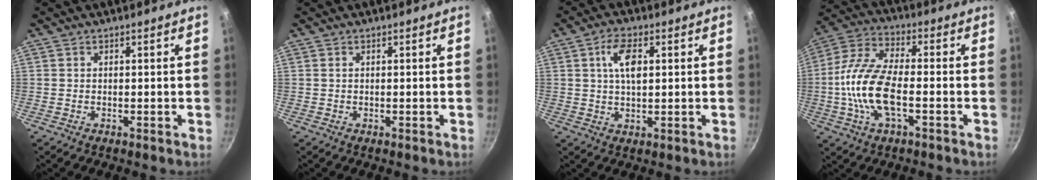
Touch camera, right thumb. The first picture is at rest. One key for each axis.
{"total": 0.0}
{"total": 6.5, "fx": 1.6, "fy": 3.1, "fz": 5.5, "tx": -0.094, "ty": 0.001, "tz": 0.028}
{"total": 14.4, "fx": -2.7, "fy": 6.3, "fz": 12.7, "tx": -0.252, "ty": 0.027, "tz": -0.070}